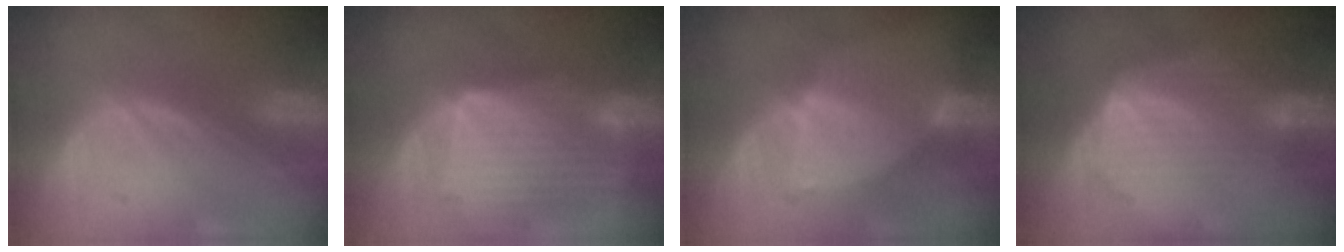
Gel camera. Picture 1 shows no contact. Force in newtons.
{"total": 10.1, "press": 9.0, "slide": 4.5}
{"total": 6.3, "press": 6.3, "slide": 0.2}
{"total": 7.2, "press": 6.5, "slide": 3.0}